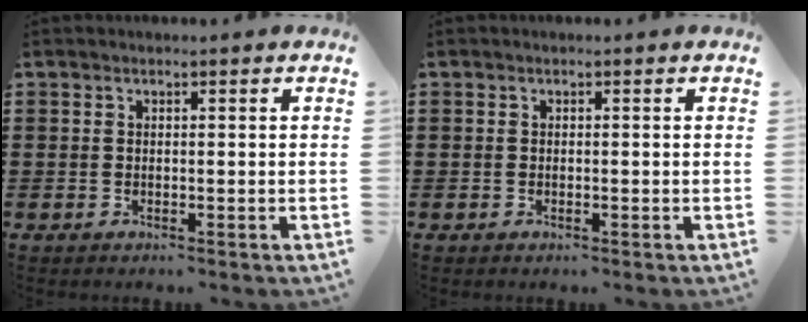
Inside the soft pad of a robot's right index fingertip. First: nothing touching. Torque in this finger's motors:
{"motor_torque": [-0.85, 1.29, -0.02, 0.00]}